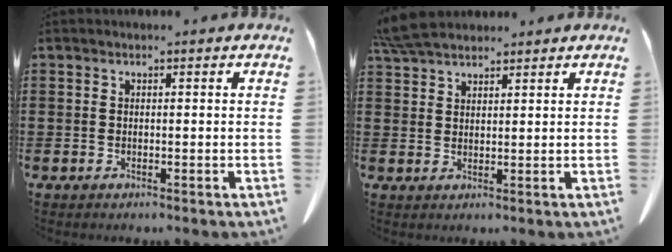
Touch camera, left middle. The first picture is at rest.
{"total": 5.2, "force": [4.7, 1.1, 2.0], "torque": [-0.053, -0.007, 0.092]}